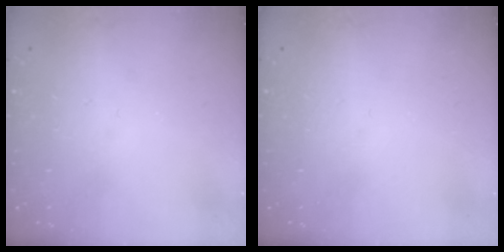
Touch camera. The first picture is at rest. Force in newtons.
{"total": 0.0}